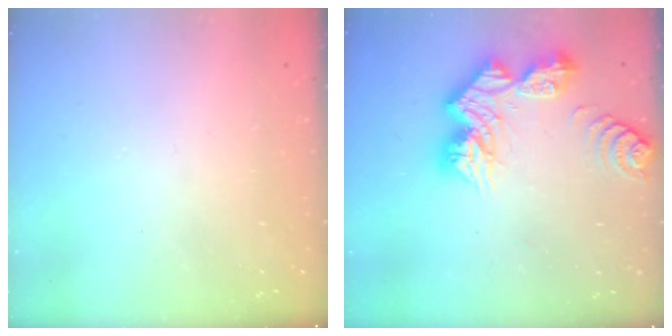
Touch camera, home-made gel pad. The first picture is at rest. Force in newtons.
{"total": 14.1, "press": 14.1, "slide": 1.3}